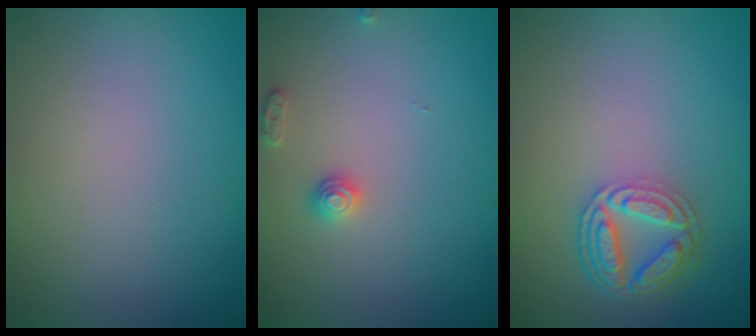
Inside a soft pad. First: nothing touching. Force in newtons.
{"total": 1.4, "press": 1.4, "slide": 0.1}
{"total": 4.3, "press": 3.4, "slide": 2.7}